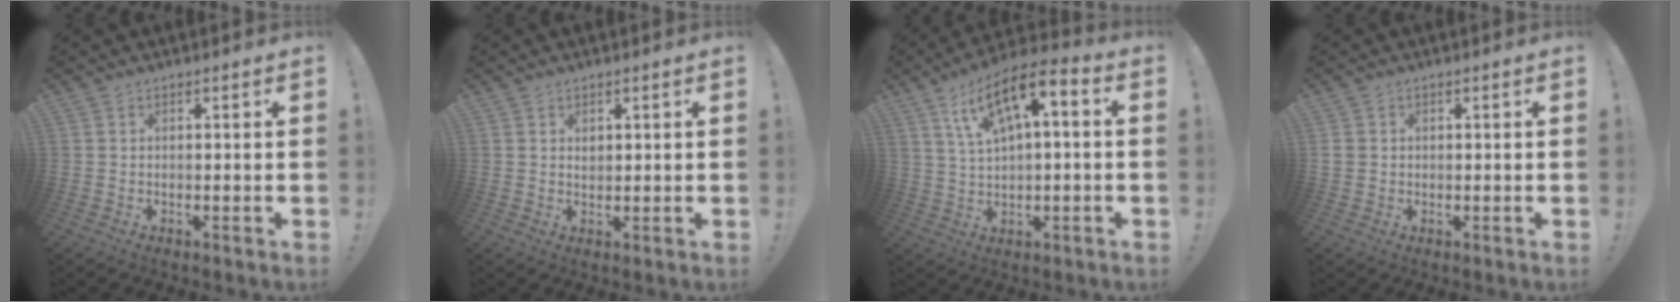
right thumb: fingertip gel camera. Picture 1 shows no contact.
{"total": 1.6, "force": [0.8, 1.1, 0.6], "torque": [0.010, -0.007, 0.010]}
{"total": 12.2, "force": [4.6, 4.4, 10.3], "torque": [-0.178, -0.012, 0.082]}
{"total": 2.3, "force": [0.5, 2.1, 0.7], "torque": [-0.005, 0.001, 0.010]}